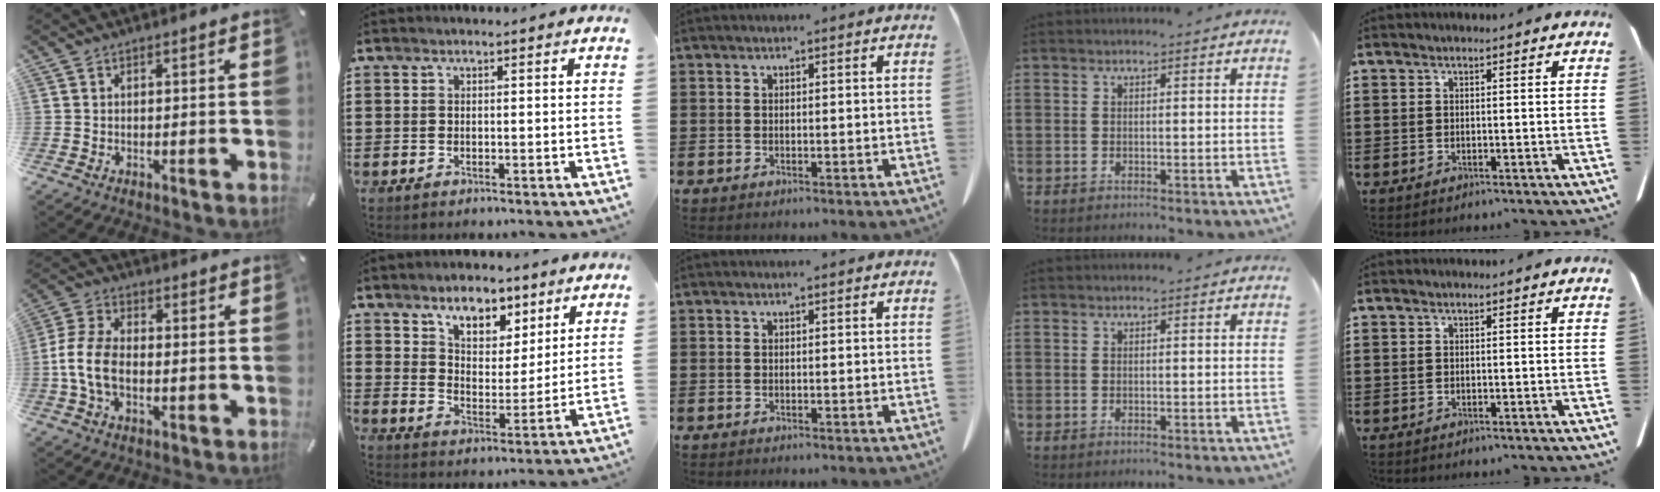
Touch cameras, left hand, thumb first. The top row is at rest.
{"thumb": {"total": 9.7, "force": [-1.6, 6.3, 7.2], "torque": [-0.161, 0.006, -0.028]}, "index": {"total": 7.0, "force": [5.4, 3.6, 2.5], "torque": [-0.054, -0.015, 0.093]}}